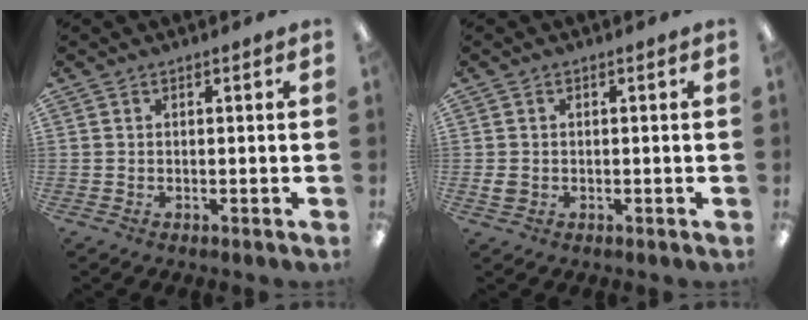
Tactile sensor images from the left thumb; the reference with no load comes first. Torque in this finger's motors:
{"motor_torque": [-0.19, 0.18, 0.37, -0.03, 0.02]}